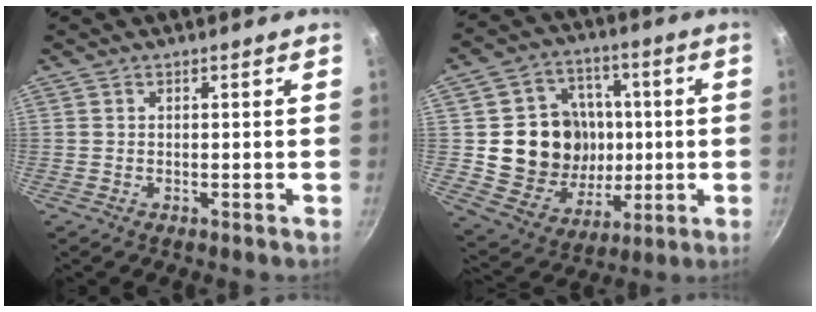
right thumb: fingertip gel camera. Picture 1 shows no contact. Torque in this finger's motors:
{"motor_torque": [1.14, 3.40, 0.71, -0.76, 0.10]}